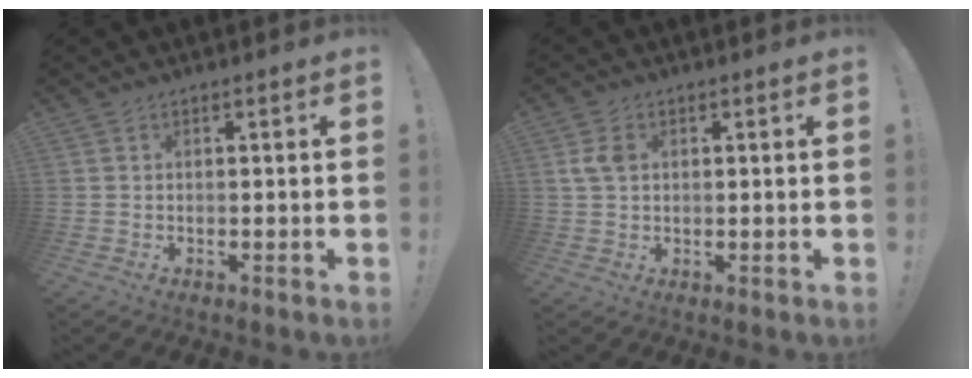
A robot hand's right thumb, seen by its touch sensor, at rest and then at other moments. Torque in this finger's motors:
{"motor_torque": [-0.04, 0.26, 0.40, -0.11, -0.21]}